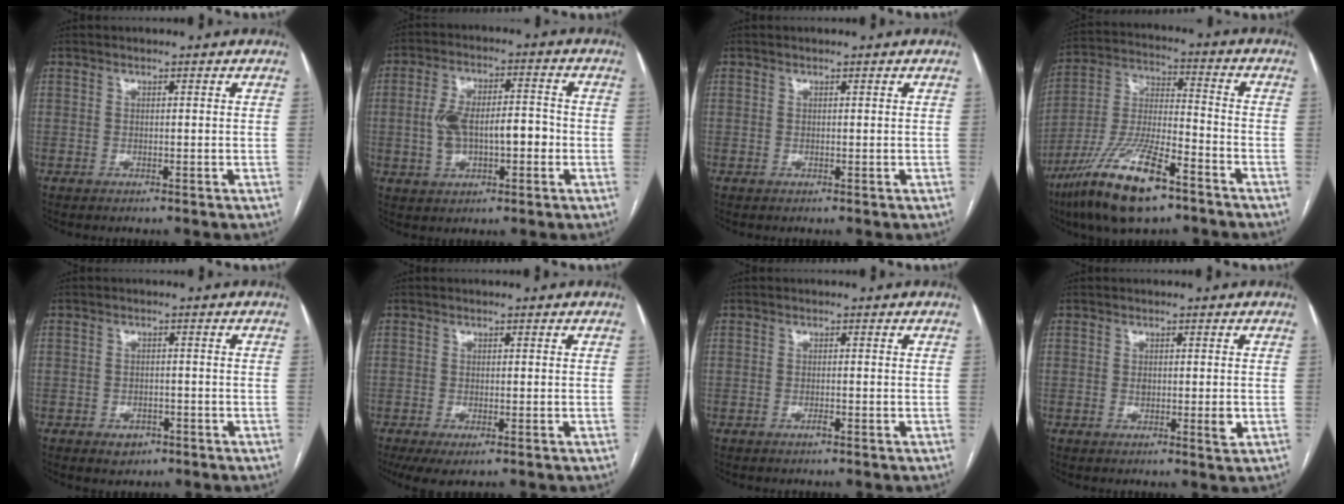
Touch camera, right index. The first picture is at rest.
{"total": 9.6, "force": [-1.2, 4.4, 8.5], "torque": [-0.160, 0.029, -0.015]}
{"total": 0.0}
{"total": 16.8, "force": [-10.6, 3.8, 12.5], "torque": [-0.264, -0.023, -0.194]}
{"total": 2.6, "force": [-1.5, 1.9, 1.0], "torque": [-0.006, 0.005, -0.011]}
{"total": 4.2, "force": [-2.3, 1.3, 3.2], "torque": [-0.056, -0.013, -0.036]}
{"total": 1.1, "force": [-0.6, 0.1, 0.9], "torque": [-0.019, -0.001, -0.010]}
{"total": 3.1, "force": [-0.3, 1.0, 2.9], "torque": [-0.045, -0.006, -0.004]}